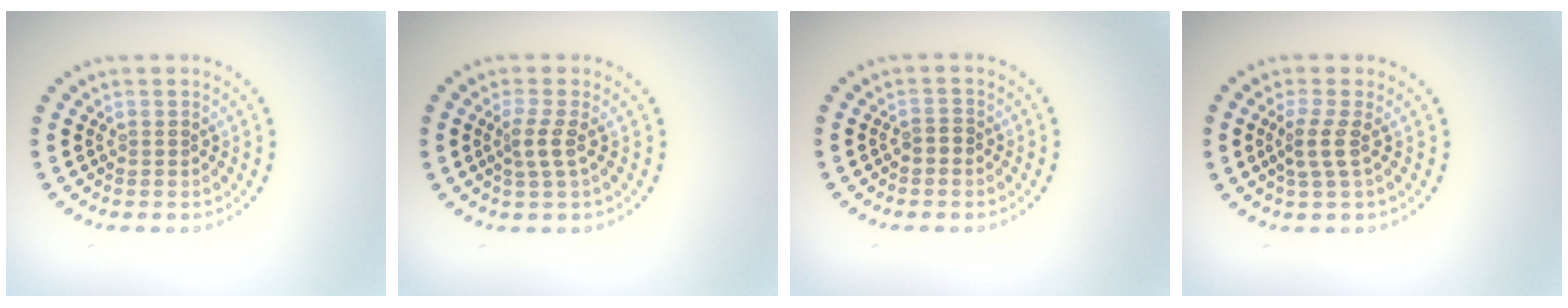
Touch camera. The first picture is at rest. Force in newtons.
{"total": 1.8, "press": 1.2, "slide": 1.3}
{"total": 0.8, "press": 0.8, "slide": 0.2}
{"total": 2.0, "press": 1.6, "slide": 1.3}